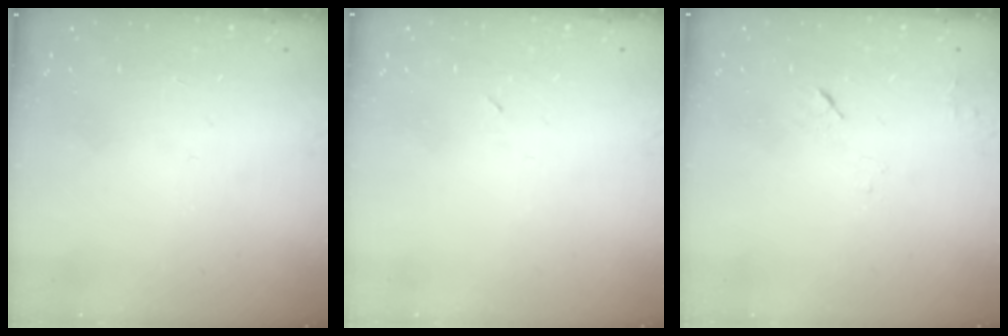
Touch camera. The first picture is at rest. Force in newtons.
{"total": 2.1, "press": 1.9, "slide": 1.0}
{"total": 4.6, "press": 4.5, "slide": 0.6}